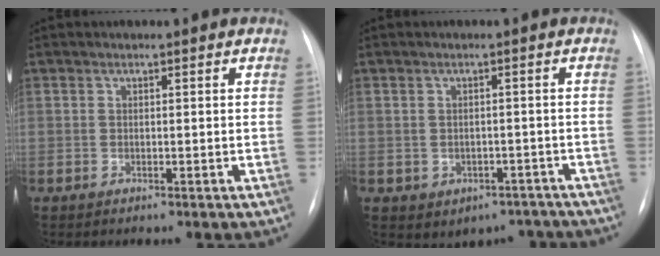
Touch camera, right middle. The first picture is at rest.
{"total": 5.7, "force": [-3.9, 4.0, 1.2], "torque": [-0.006, 0.022, -0.040]}